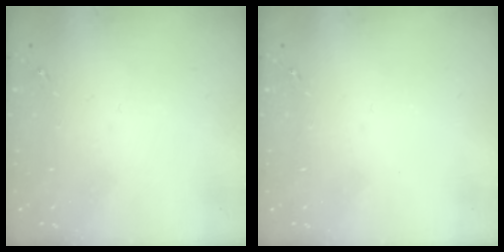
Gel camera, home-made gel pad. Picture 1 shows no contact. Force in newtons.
{"total": 0.0}